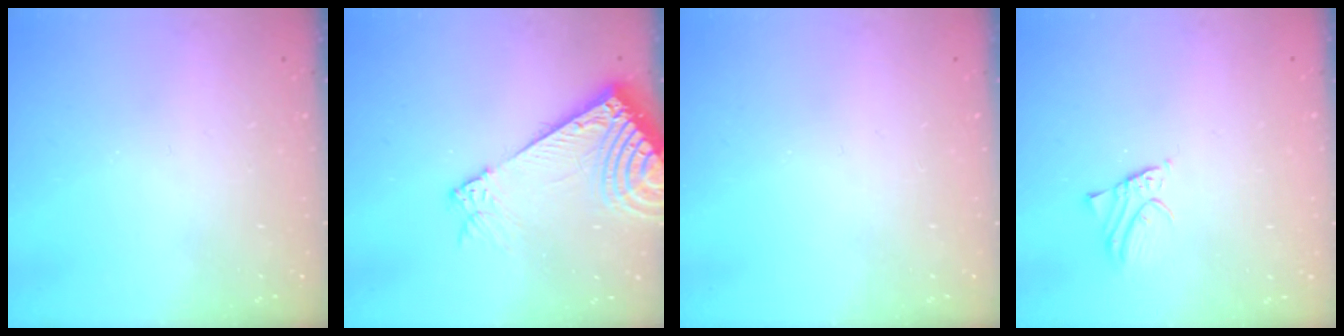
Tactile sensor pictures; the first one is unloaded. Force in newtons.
{"total": 10.5, "press": 10.4, "slide": 1.5}
{"total": 0.0}
{"total": 1.9, "press": 1.9, "slide": 0.1}